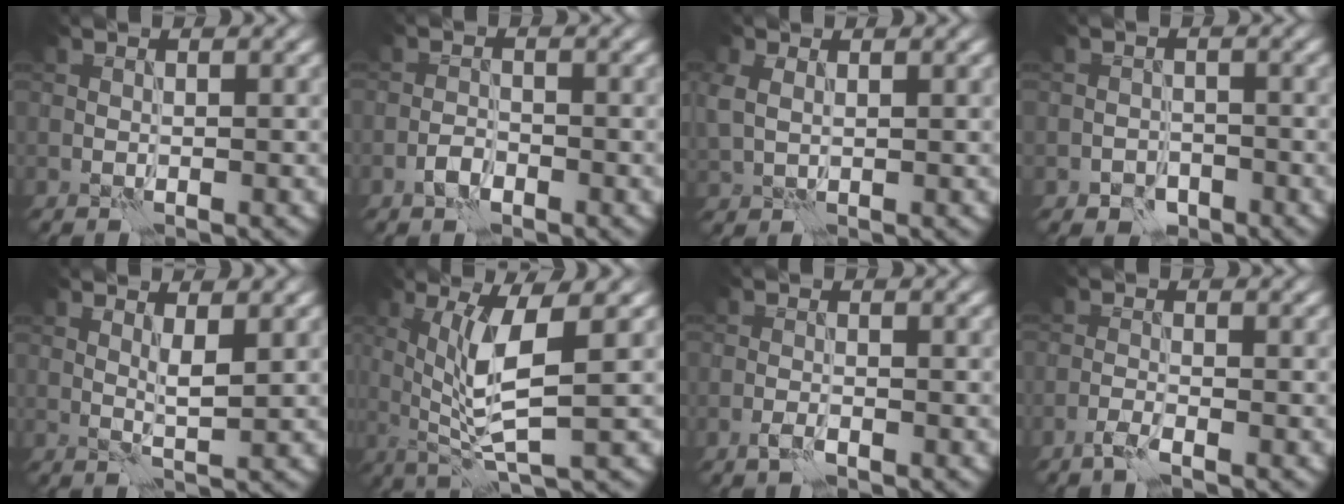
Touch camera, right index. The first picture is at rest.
{"total": 1.6, "force": [-1.0, 0.7, 1.0], "torque": [-0.017, 0.005, -0.023]}
{"total": 2.7, "force": [0.9, 1.8, 1.8], "torque": [-0.052, 0.000, 0.021]}
{"total": 2.2, "force": [-1.5, 1.5, 0.7], "torque": [-0.008, 0.003, -0.029]}
{"total": 1.5, "force": [0.6, 0.1, 1.4], "torque": [-0.026, -0.006, 0.011]}
{"total": 6.2, "force": [1.0, 1.3, 5.9], "torque": [-0.113, -0.004, 0.020]}
{"total": 1.2, "force": [-0.8, 0.3, 0.8], "torque": [-0.019, 0.002, -0.019]}
{"total": 1.5, "force": [-1.1, 0.2, 1.0], "torque": [-0.020, 0.002, -0.028]}